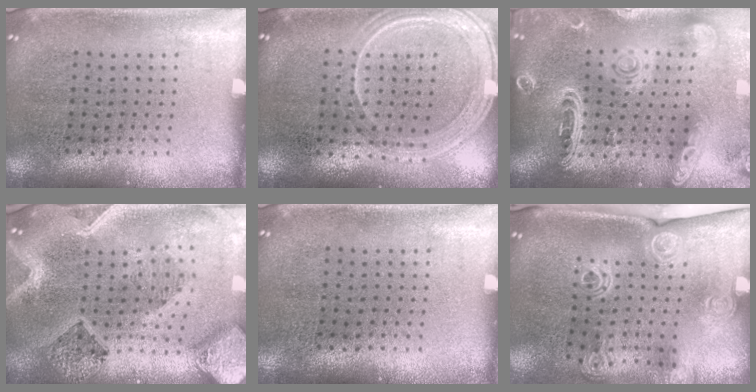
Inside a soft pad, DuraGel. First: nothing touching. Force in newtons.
{"total": 1.2, "press": 1.2, "slide": 0.2}
{"total": 2.6, "press": 2.3, "slide": 1.1}
{"total": 4.0, "press": 3.1, "slide": 2.6}
{"total": 0.0}
{"total": 2.1, "press": 1.6, "slide": 1.3}